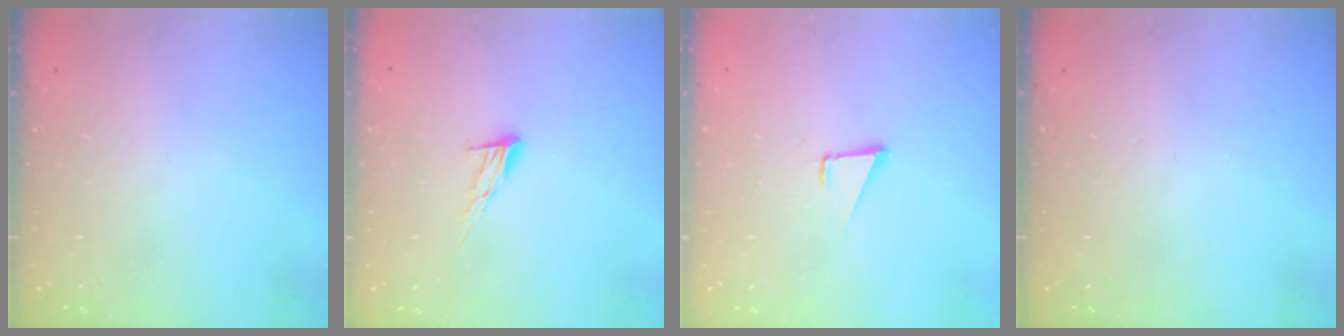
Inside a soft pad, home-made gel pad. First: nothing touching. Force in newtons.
{"total": 7.2, "press": 7.2, "slide": 0.4}
{"total": 1.6, "press": 1.5, "slide": 0.1}
{"total": 0.0}